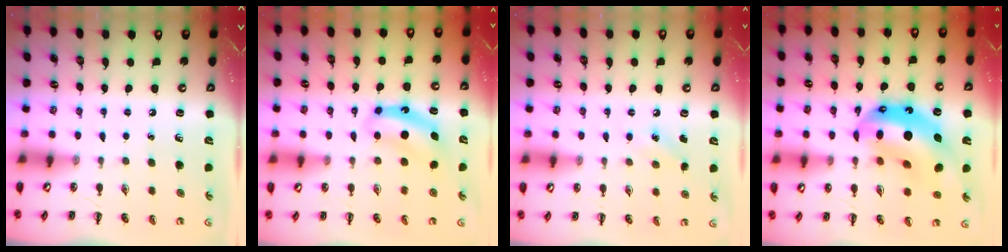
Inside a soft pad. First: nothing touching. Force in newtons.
{"total": 7.1, "press": 7.0, "slide": 0.4}
{"total": 6.4, "press": 6.1, "slide": 1.8}
{"total": 18.0, "press": 17.3, "slide": 5.0}